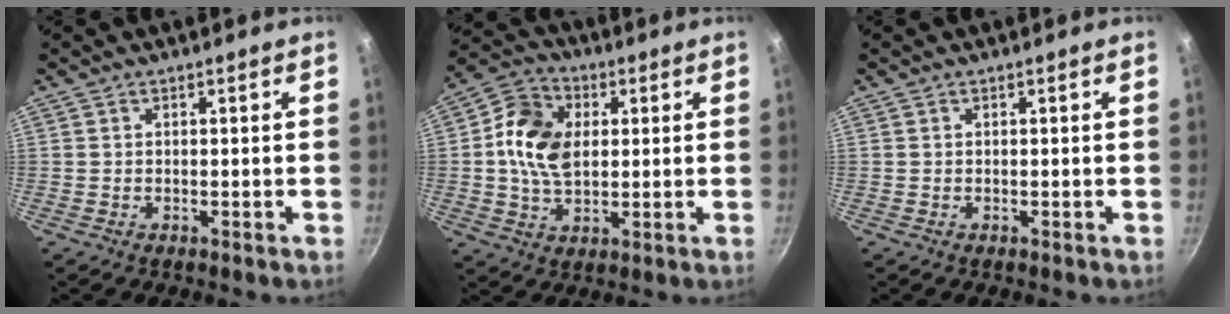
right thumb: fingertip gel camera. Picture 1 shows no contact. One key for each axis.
{"total": 12.2, "fx": 1.7, "fy": 8.5, "fz": 8.5, "tx": -0.132, "ty": 0.006, "tz": 0.019}
{"total": 0.0}